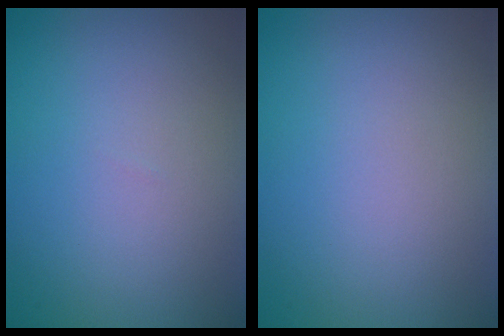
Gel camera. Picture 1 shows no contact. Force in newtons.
{"total": 0.0}